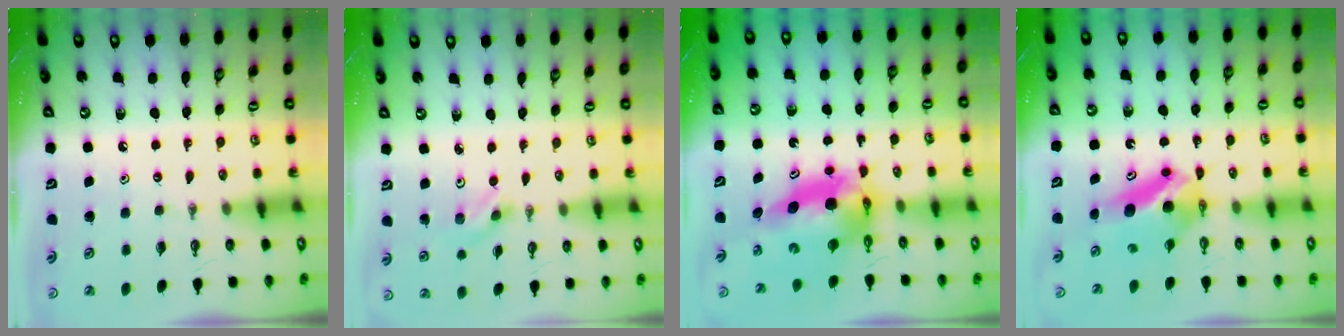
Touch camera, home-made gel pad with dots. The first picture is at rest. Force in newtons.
{"total": 2.3, "press": 2.1, "slide": 0.8}
{"total": 9.8, "press": 9.8, "slide": 1.0}
{"total": 6.5, "press": 6.2, "slide": 1.9}